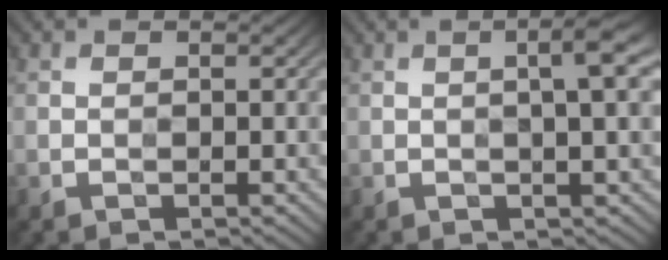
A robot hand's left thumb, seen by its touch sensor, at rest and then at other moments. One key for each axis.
{"total": 4.0, "fx": 0.6, "fy": 0.4, "fz": 3.9, "tx": -0.060, "ty": 0.011, "tz": 0.009}